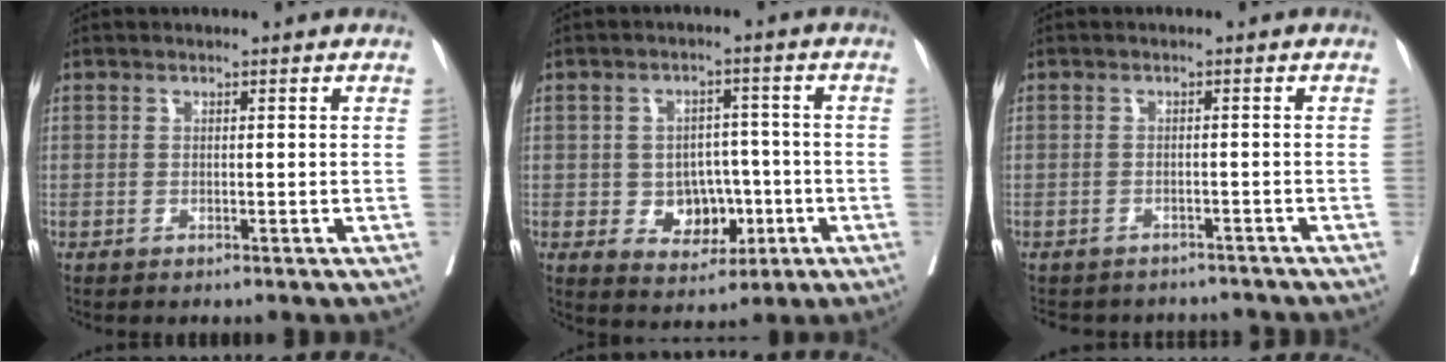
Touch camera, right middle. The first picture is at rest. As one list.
[{"total": 7.0, "force": [-1.6, 5.3, 4.3], "torque": [-0.054, 0.013, -0.013]}, {"total": 9.8, "force": [-9.0, 3.6, 1.8], "torque": [-0.035, 0.009, -0.105]}]